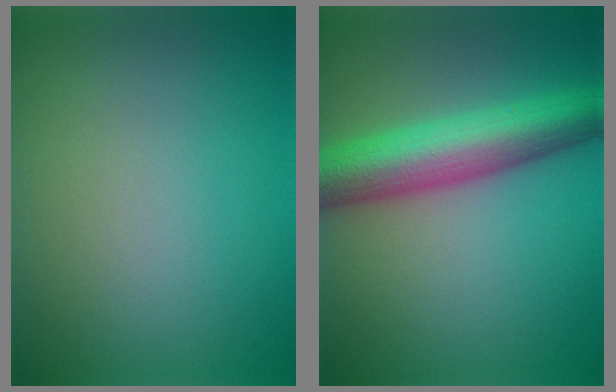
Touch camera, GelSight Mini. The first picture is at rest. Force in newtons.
{"total": 8.5, "press": 8.5, "slide": 0.2}